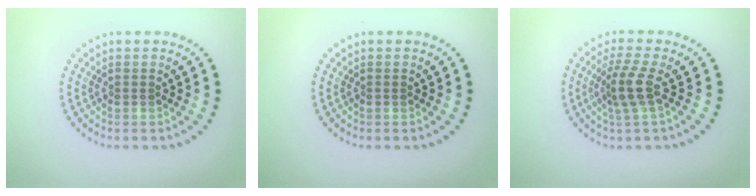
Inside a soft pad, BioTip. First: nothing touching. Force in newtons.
{"total": 0.0}
{"total": 2.8, "press": 2.1, "slide": 1.8}